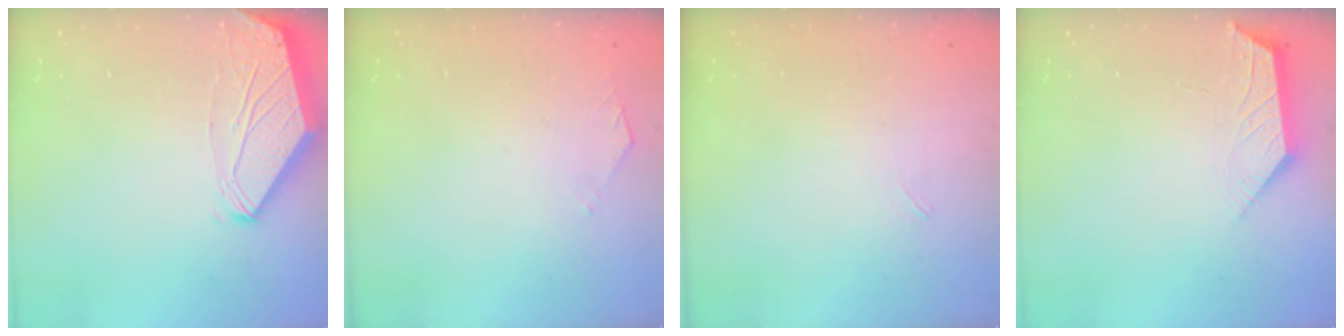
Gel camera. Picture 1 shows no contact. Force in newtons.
{"total": 2.6, "press": 2.6, "slide": 0.5}
{"total": 2.8, "press": 2.7, "slide": 0.6}
{"total": 2.3, "press": 2.2, "slide": 0.5}